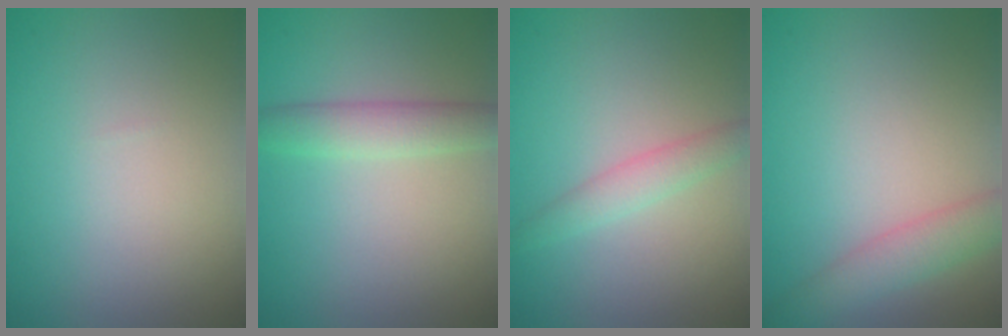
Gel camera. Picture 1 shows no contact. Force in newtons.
{"total": 2.9, "press": 2.9, "slide": 0.0}
{"total": 2.0, "press": 2.0, "slide": 0.0}
{"total": 3.0, "press": 3.0, "slide": 0.1}